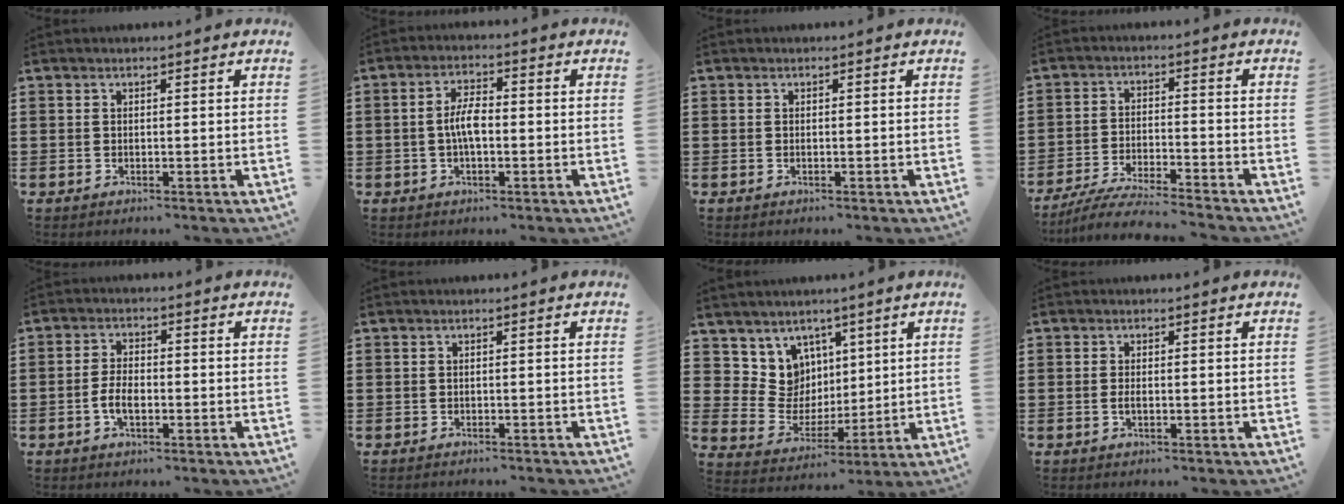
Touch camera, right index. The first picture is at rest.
{"total": 4.7, "force": [-0.7, 1.7, 4.3], "torque": [-0.093, -0.003, -0.018]}
{"total": 0.0}
{"total": 5.7, "force": [-5.5, -0.4, 1.6], "torque": [-0.039, -0.014, -0.109]}
{"total": 4.1, "force": [-1.4, 1.8, 3.4], "torque": [-0.089, -0.005, -0.033]}
{"total": 0.7, "force": [-0.7, -0.2, 0.0], "torque": [-0.002, -0.004, -0.014]}
{"total": 8.2, "force": [3.5, 7.2, 1.7], "torque": [-0.067, -0.016, 0.071]}
{"total": 1.2, "force": [-0.4, 0.2, 1.1], "torque": [-0.022, -0.002, -0.006]}